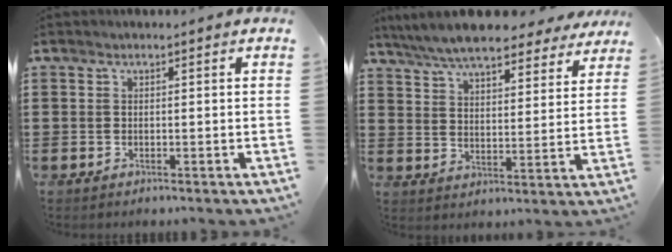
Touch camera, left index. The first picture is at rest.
{"total": 7.9, "force": [7.4, 0.8, 2.8], "torque": [-0.085, -0.027, 0.134]}